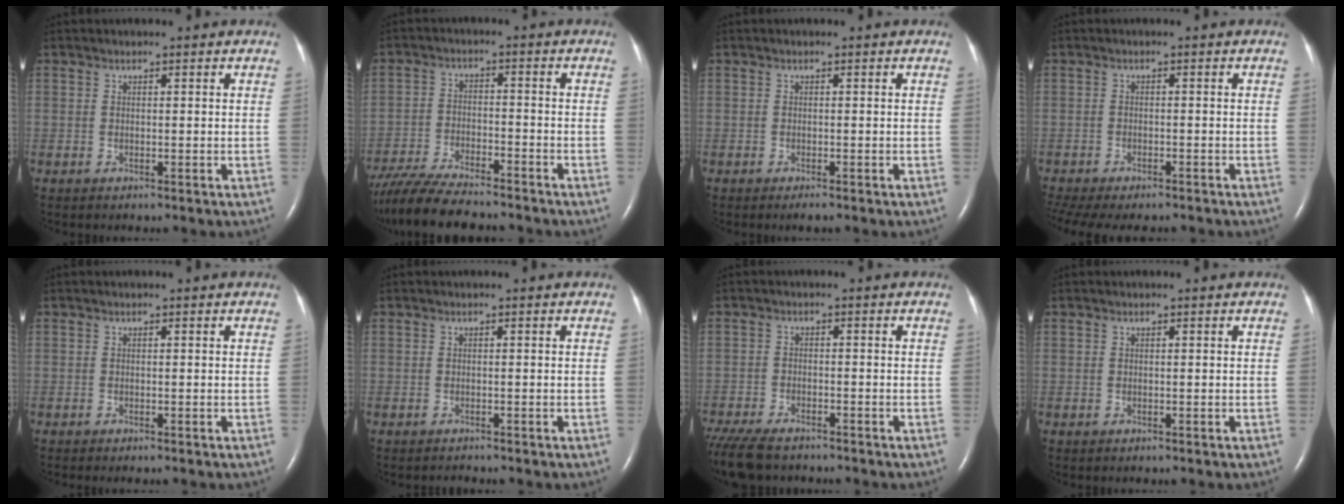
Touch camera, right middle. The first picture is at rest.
{"total": 13.8, "force": [-12.0, 2.0, 6.4], "torque": [-0.120, -0.022, -0.193]}
{"total": 0.9, "force": [-0.7, 0.0, 0.6], "torque": [-0.014, -0.003, -0.010]}
{"total": 12.8, "force": [-10.6, 3.8, 6.0], "torque": [-0.137, -0.009, -0.141]}
{"total": 0.9, "force": [-0.8, 0.1, 0.5], "torque": [-0.007, -0.002, -0.009]}
{"total": 0.6, "force": [-0.6, 0.0, -0.1], "torque": [-0.005, -0.004, -0.008]}
{"total": 10.9, "force": [-8.9, 3.5, 5.2], "torque": [-0.112, -0.020, -0.144]}
{"total": 0.0}